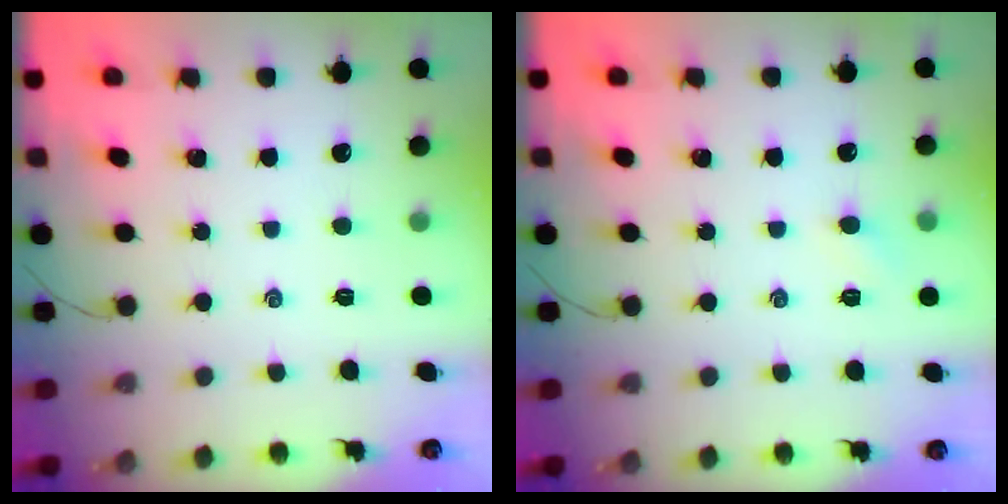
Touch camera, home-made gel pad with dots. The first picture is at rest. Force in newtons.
{"total": 3.1, "press": 2.9, "slide": 1.0}